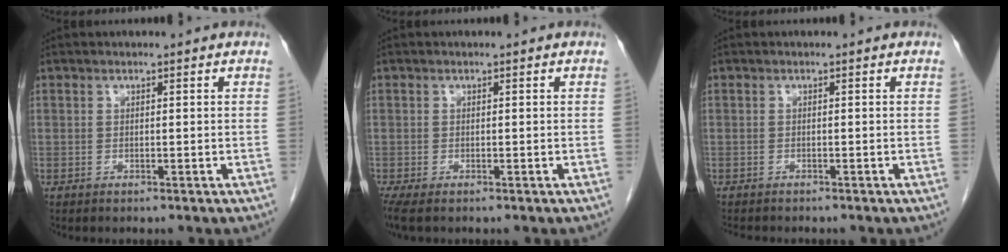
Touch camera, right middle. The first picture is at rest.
{"total": 2.2, "force": [-1.6, 0.6, 1.4], "torque": [-0.028, -0.010, -0.028]}
{"total": 3.7, "force": [-3.2, 0.9, 1.5], "torque": [-0.023, -0.007, -0.044]}